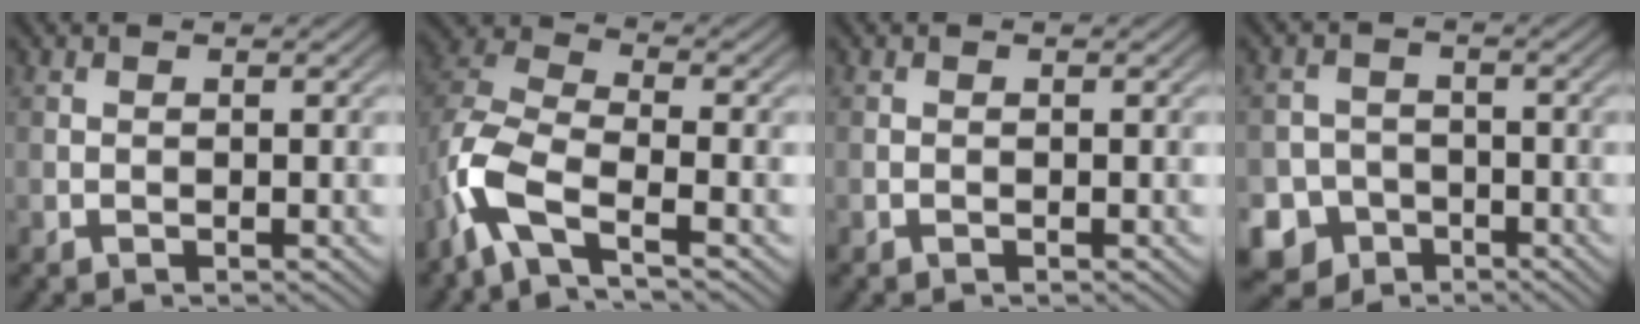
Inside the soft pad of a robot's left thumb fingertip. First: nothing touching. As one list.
[{"total": 8.0, "force": [-4.0, 3.2, 6.1], "torque": [-0.143, 0.001, -0.102]}, {"total": 0.0}, {"total": 6.0, "force": [-3.5, 4.8, 1.0], "torque": [-0.012, -0.009, -0.076]}]